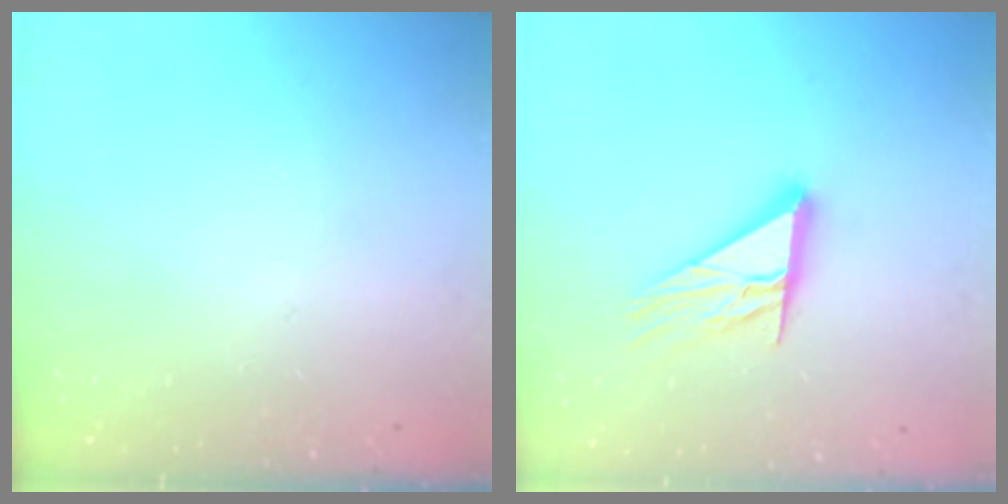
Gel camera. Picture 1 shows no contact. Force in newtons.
{"total": 13.6, "press": 13.5, "slide": 1.3}